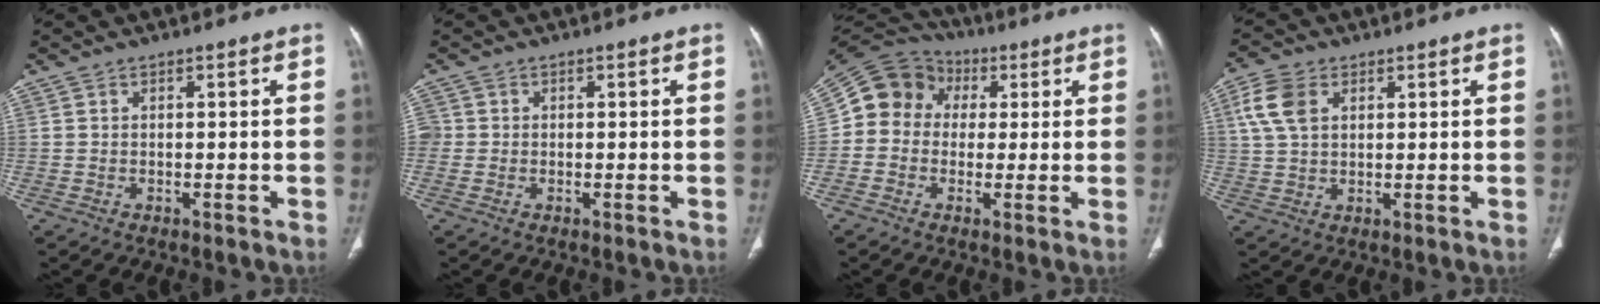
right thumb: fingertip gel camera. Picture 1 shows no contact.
{"total": 2.1, "force": [-0.1, 2.0, 0.7], "torque": [-0.006, 0.007, -0.003]}
{"total": 11.4, "force": [1.3, 10.0, 5.3], "torque": [-0.081, 0.032, 0.007]}
{"total": 7.2, "force": [2.5, 4.7, 4.8], "torque": [-0.099, 0.005, 0.051]}